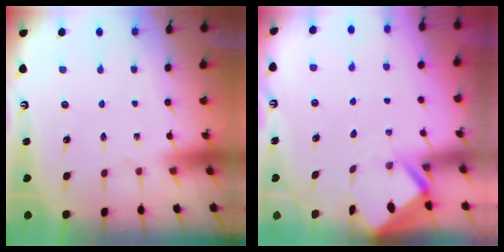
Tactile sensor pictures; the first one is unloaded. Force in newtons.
{"total": 3.3, "press": 3.3, "slide": 0.3}